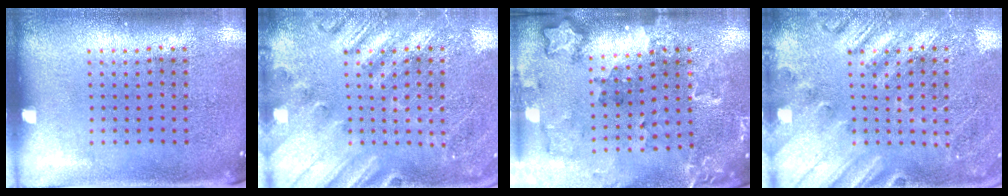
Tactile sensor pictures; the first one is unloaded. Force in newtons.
{"total": 2.3, "press": 2.2, "slide": 0.6}
{"total": 1.8, "press": 1.8, "slide": 0.2}
{"total": 2.3, "press": 2.2, "slide": 0.6}